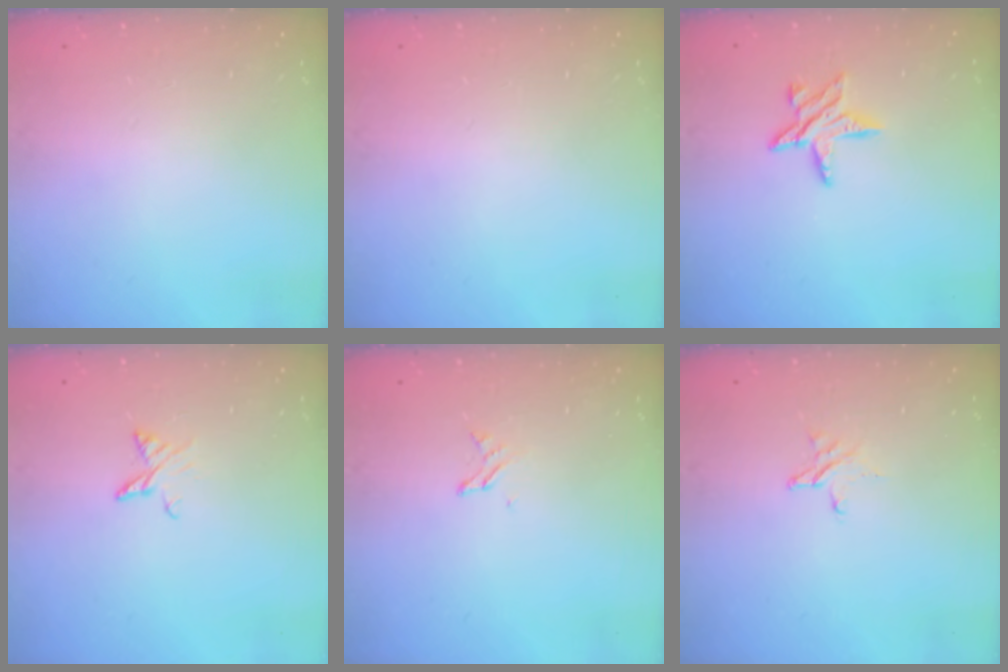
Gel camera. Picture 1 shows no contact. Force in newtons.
{"total": 0.0}
{"total": 7.4, "press": 7.4, "slide": 0.1}
{"total": 5.4, "press": 5.3, "slide": 0.6}
{"total": 2.2, "press": 2.2, "slide": 0.3}
{"total": 3.6, "press": 3.6, "slide": 0.4}